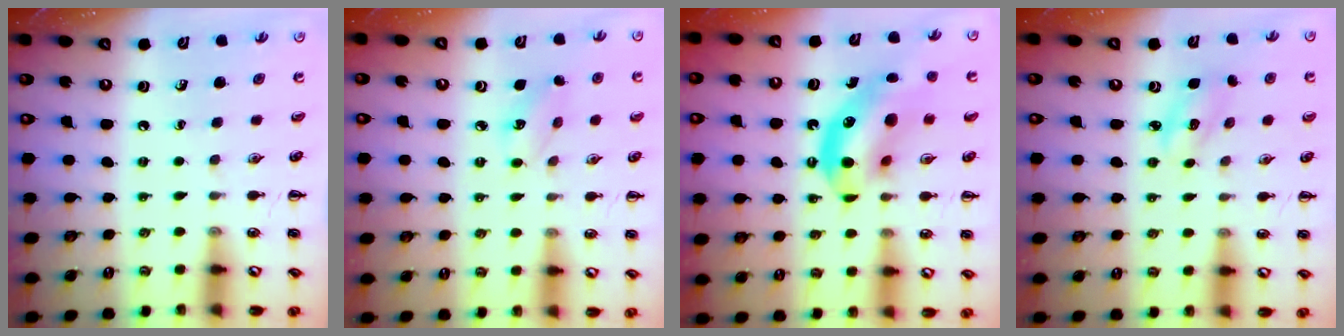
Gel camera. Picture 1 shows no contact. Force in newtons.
{"total": 5.4, "press": 5.2, "slide": 1.4}
{"total": 12.9, "press": 12.5, "slide": 3.3}
{"total": 2.6, "press": 2.5, "slide": 0.6}